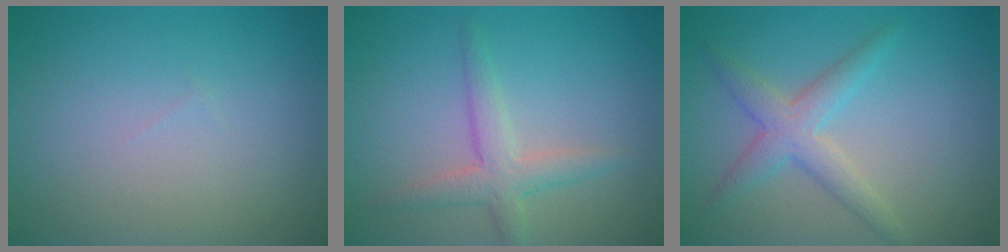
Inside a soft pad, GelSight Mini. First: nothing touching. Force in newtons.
{"total": 2.9, "press": 2.9, "slide": 0.2}
{"total": 3.2, "press": 3.2, "slide": 0.1}